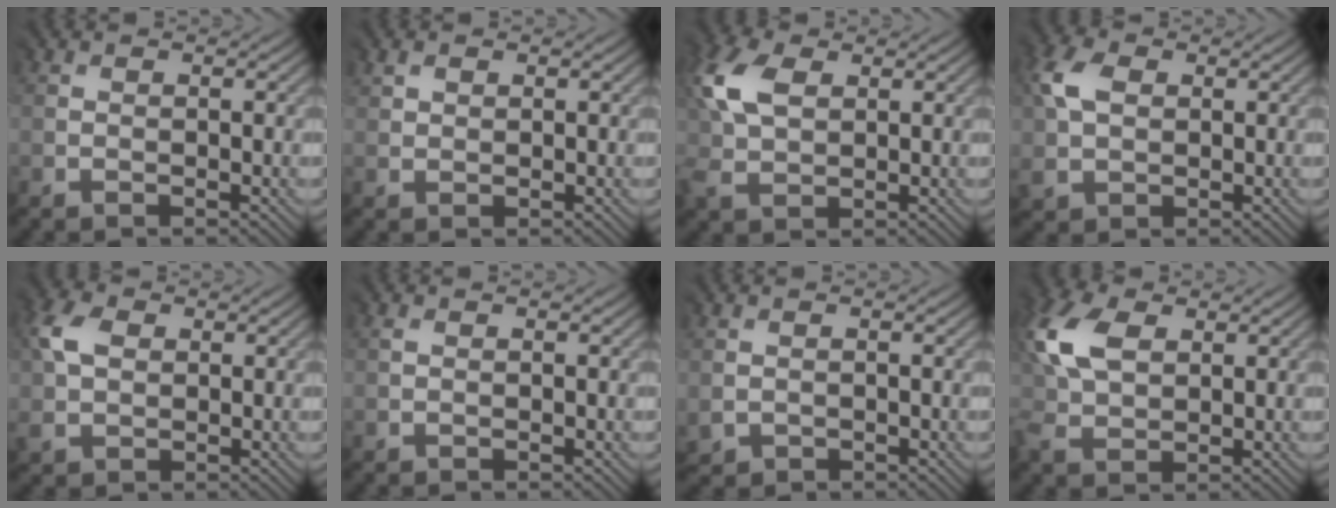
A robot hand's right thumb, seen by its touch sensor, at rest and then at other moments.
{"total": 1.9, "force": [1.6, 1.1, 0.3], "torque": [-0.006, 0.002, 0.029]}
{"total": 8.6, "force": [3.0, 5.6, 5.8], "torque": [-0.174, 0.021, 0.053]}
{"total": 5.3, "force": [1.5, 4.1, 2.9], "torque": [-0.098, 0.005, 0.025]}
{"total": 4.8, "force": [1.4, 3.8, 2.5], "torque": [-0.085, 0.005, 0.025]}
{"total": 0.7, "force": [0.4, 0.4, 0.4], "torque": [-0.008, 0.000, 0.009]}
{"total": 1.2, "force": [0.0, 1.2, -0.1], "torque": [-0.006, -0.007, 0.005]}
{"total": 9.7, "force": [3.4, 6.2, 6.5], "torque": [-0.193, 0.025, 0.060]}